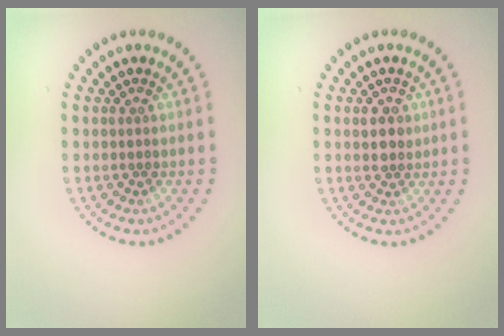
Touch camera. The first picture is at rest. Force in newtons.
{"total": 1.7, "press": 1.7, "slide": 0.3}